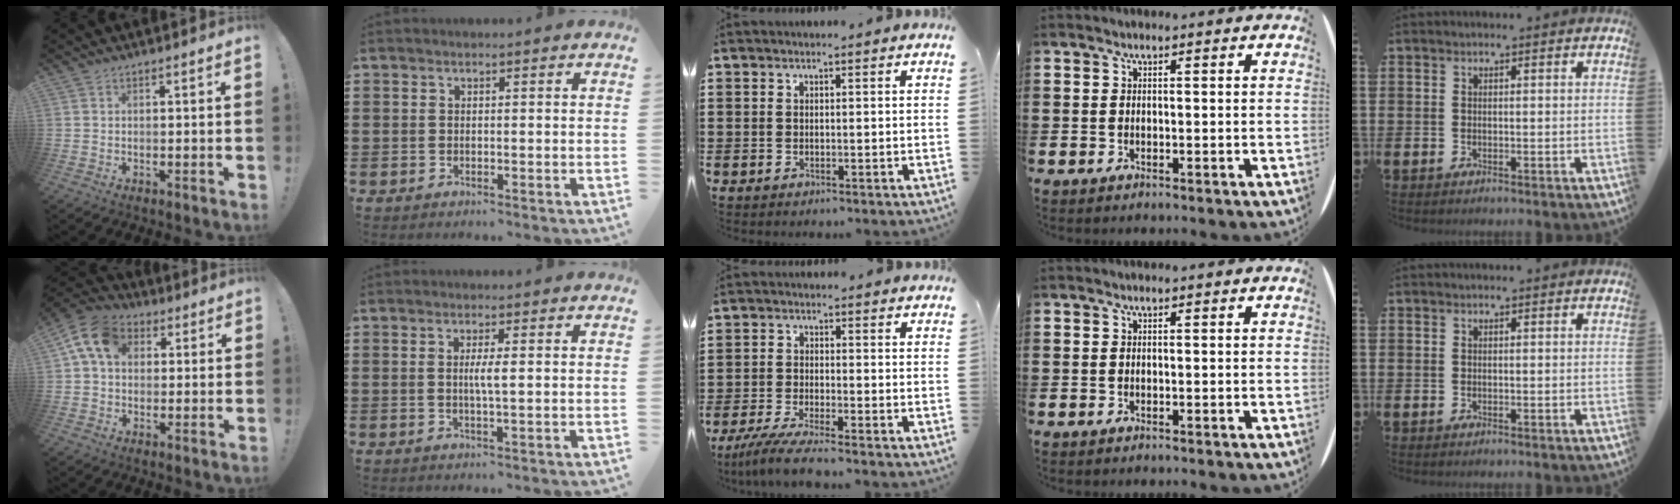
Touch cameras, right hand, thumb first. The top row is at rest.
{"thumb": {"total": 12.0, "force": [3.4, 8.6, 7.5], "torque": [-0.134, 0.006, 0.070]}, "index": {"total": 2.5, "force": [0.1, 0.0, 2.5], "torque": [-0.048, -0.006, 0.000]}, "middle": {"total": 4.4, "force": [-3.9, -0.2, 2.0], "torque": [-0.056, -0.018, -0.081]}}